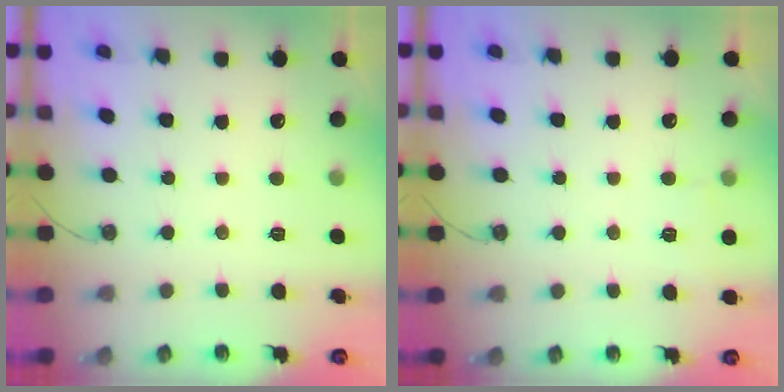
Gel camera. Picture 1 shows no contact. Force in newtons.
{"total": 2.2, "press": 2.1, "slide": 0.3}